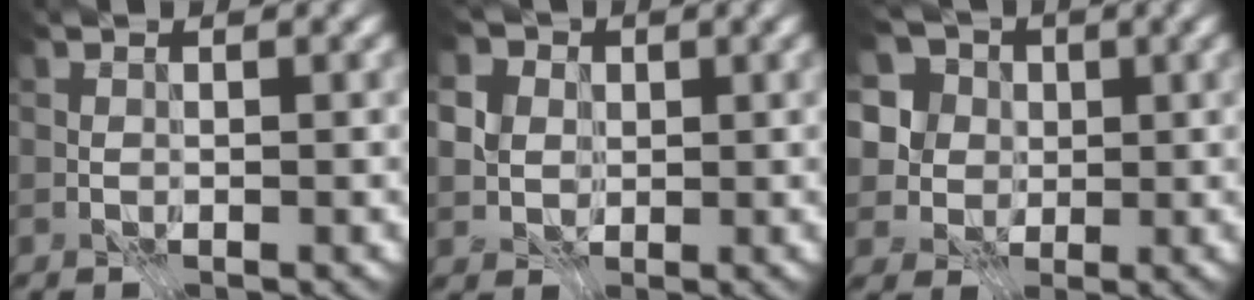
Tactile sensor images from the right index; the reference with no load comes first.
{"total": 12.2, "force": [4.5, 9.8, 5.6], "torque": [-0.130, 0.029, 0.064]}
{"total": 8.5, "force": [3.0, 6.8, 4.0], "torque": [-0.079, 0.010, 0.030]}